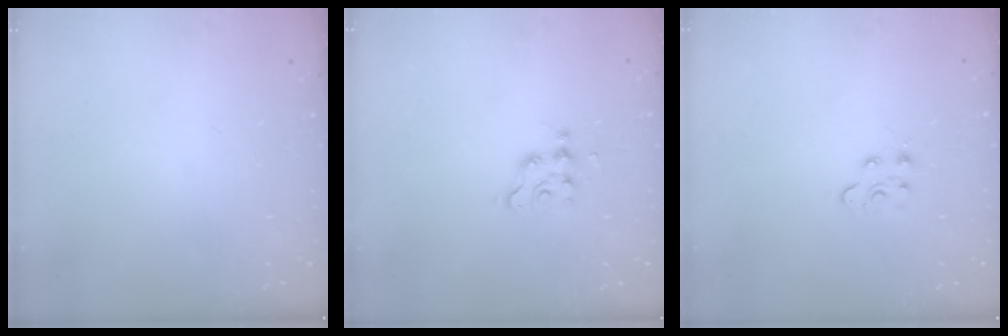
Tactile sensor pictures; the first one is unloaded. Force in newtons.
{"total": 3.5, "press": 3.5, "slide": 0.1}
{"total": 4.9, "press": 4.9, "slide": 0.3}